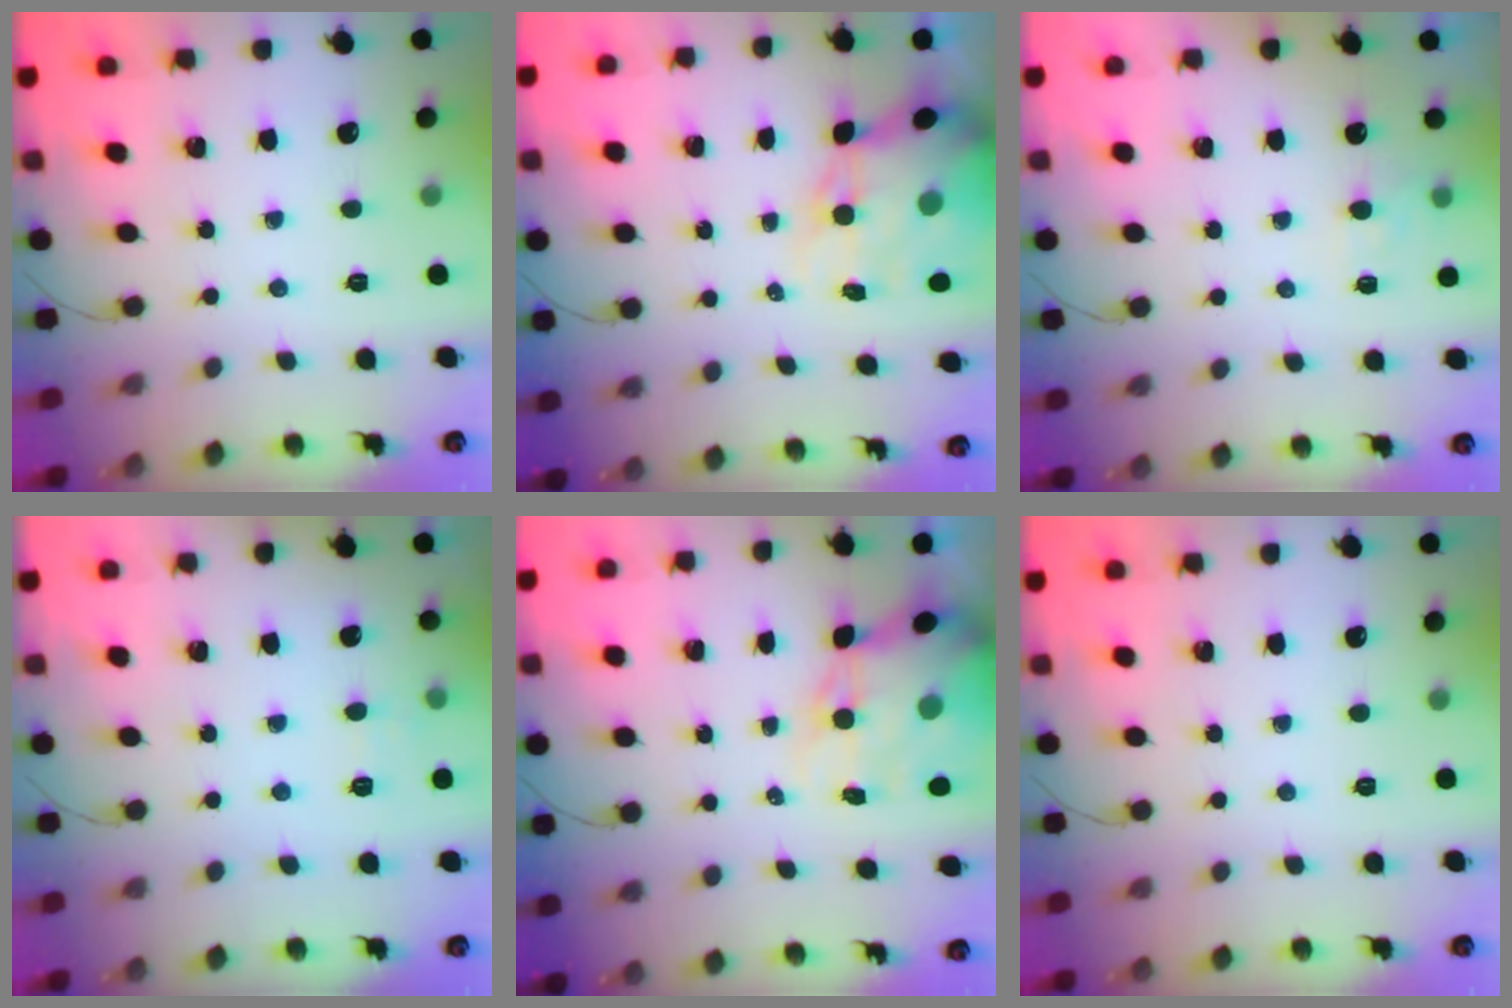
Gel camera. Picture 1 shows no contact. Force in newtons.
{"total": 12.1, "press": 11.7, "slide": 3.0}
{"total": 2.5, "press": 2.1, "slide": 1.5}
{"total": 2.8, "press": 2.5, "slide": 1.3}
{"total": 12.1, "press": 11.7, "slide": 3.0}
{"total": 0.0}